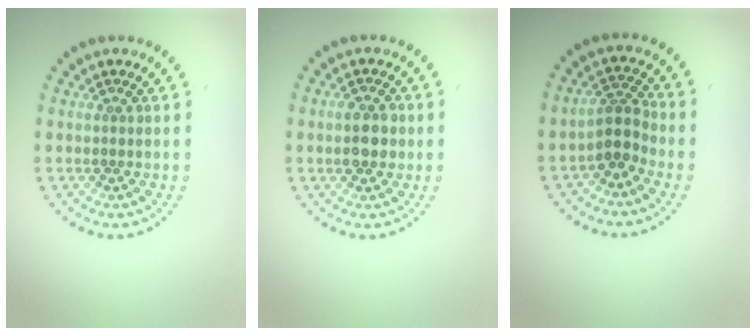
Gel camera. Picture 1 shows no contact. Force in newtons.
{"total": 2.8, "press": 2.8, "slide": 0.3}
{"total": 2.5, "press": 2.0, "slide": 1.5}